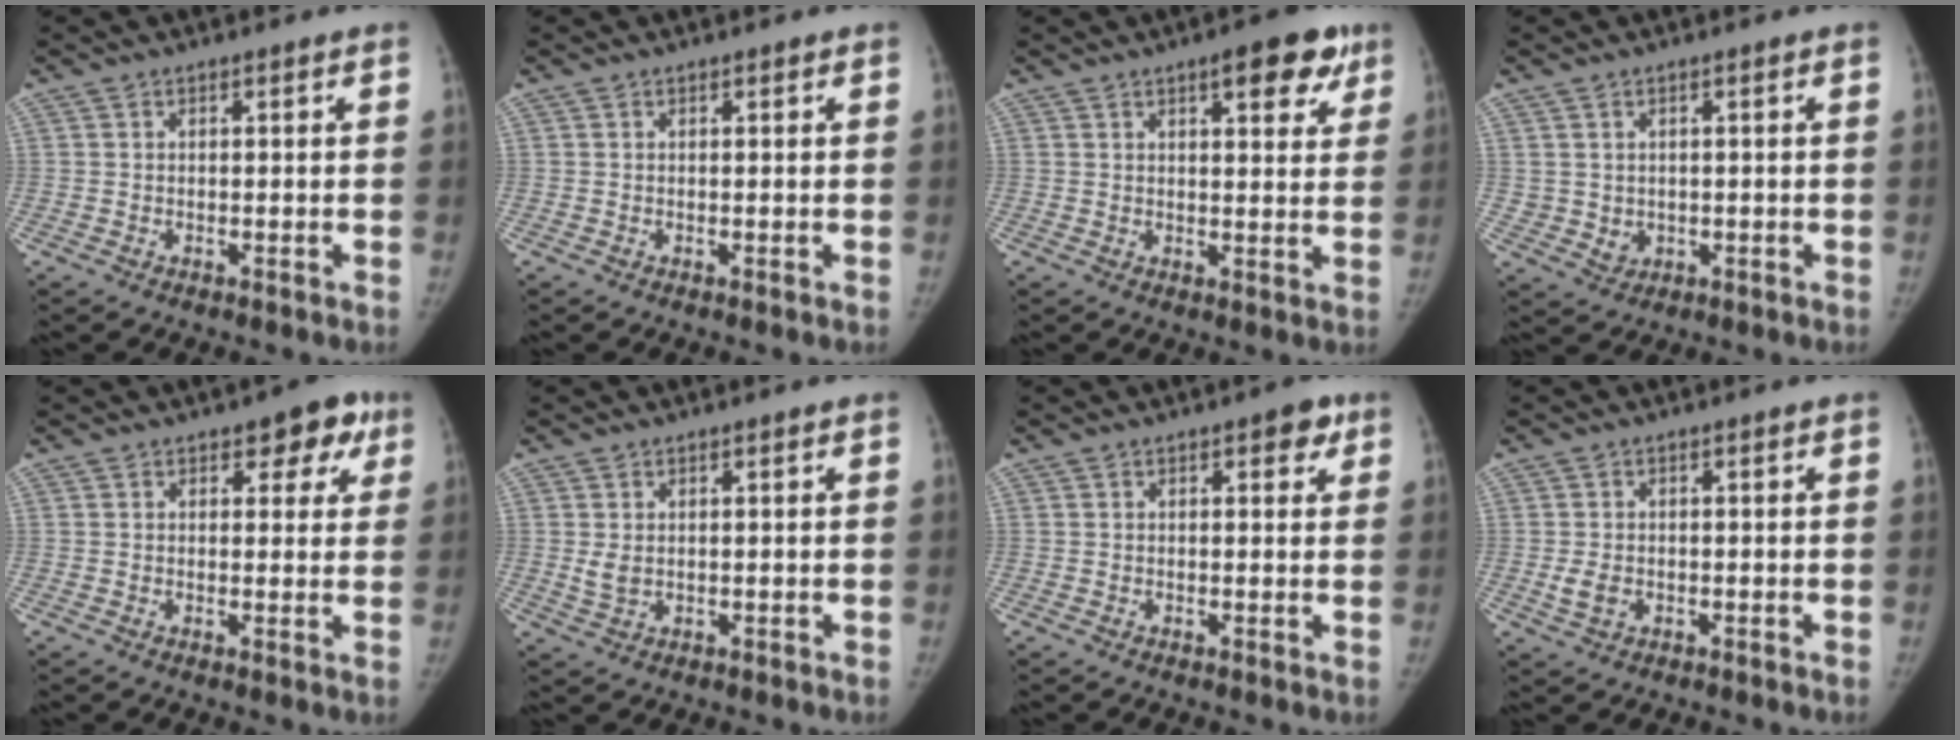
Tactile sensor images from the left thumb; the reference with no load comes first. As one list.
[{"total": 0.0}, {"total": 8.8, "force": [4.9, 3.4, 6.4], "torque": [-0.050, -0.015, 0.059]}, {"total": 2.8, "force": [0.2, 2.6, 1.0], "torque": [-0.010, -0.004, 0.017]}, {"total": 6.0, "force": [3.1, 3.5, 3.8], "torque": [-0.003, -0.006, 0.031]}, {"total": 2.2, "force": [0.4, 1.6, 1.5], "torque": [-0.022, -0.007, 0.014]}, {"total": 3.3, "force": [1.6, 1.6, 2.3], "torque": [-0.008, -0.001, 0.014]}, {"total": 2.9, "force": [-0.7, 2.1, 1.9], "torque": [-0.033, -0.001, -0.008]}]